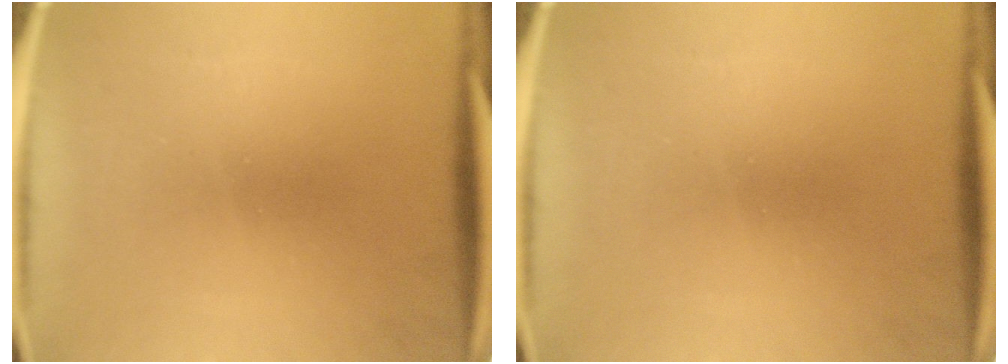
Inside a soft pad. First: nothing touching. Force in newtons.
{"total": 0.0}